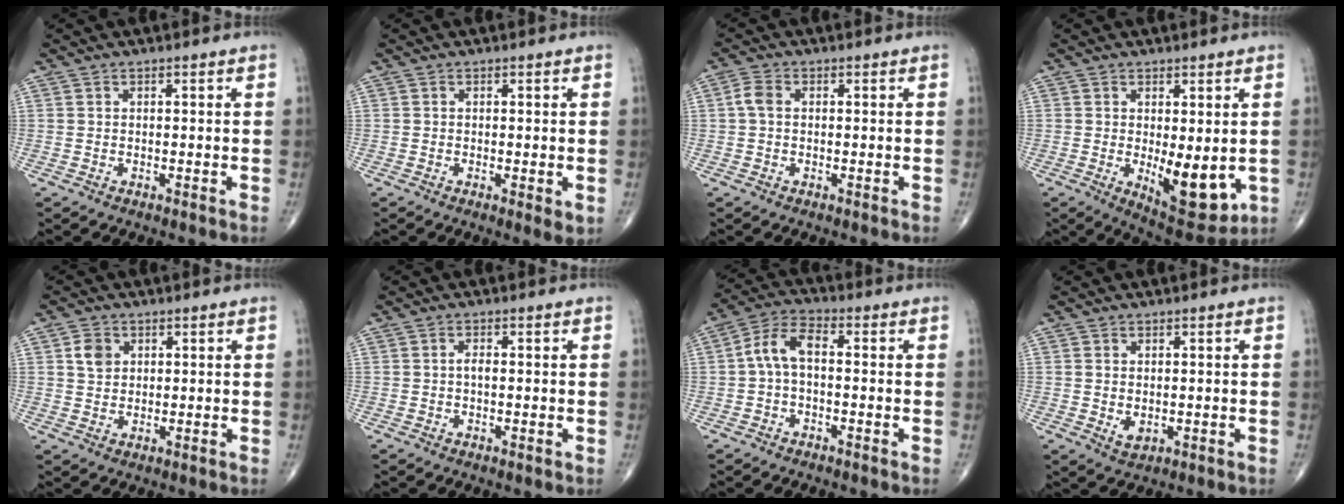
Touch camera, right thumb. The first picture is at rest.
{"total": 2.3, "force": [-0.4, 0.6, 2.2], "torque": [-0.036, -0.009, -0.008]}
{"total": 2.7, "force": [0.1, 1.8, 2.0], "torque": [-0.043, 0.007, -0.004]}
{"total": 10.7, "force": [-1.6, 4.5, 9.6], "torque": [-0.113, -0.026, -0.007]}
{"total": 3.6, "force": [1.2, 2.9, 1.8], "torque": [-0.020, -0.004, 0.022]}
{"total": 1.5, "force": [-0.1, 0.6, 1.3], "torque": [-0.022, 0.001, -0.004]}
{"total": 6.6, "force": [-0.3, 3.4, 5.6], "torque": [-0.108, 0.027, -0.018]}
{"total": 2.5, "force": [-0.1, 1.6, 1.9], "torque": [-0.031, -0.006, 0.004]}